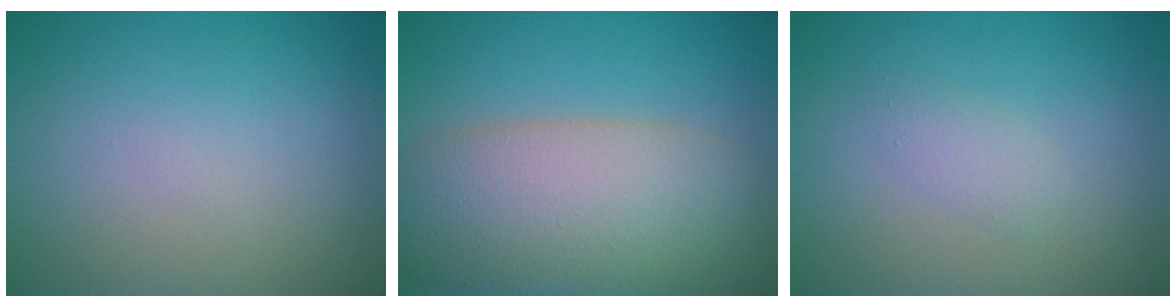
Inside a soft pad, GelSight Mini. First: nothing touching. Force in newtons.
{"total": 10.2, "press": 10.2, "slide": 0.9}
{"total": 1.3, "press": 1.3, "slide": 0.0}